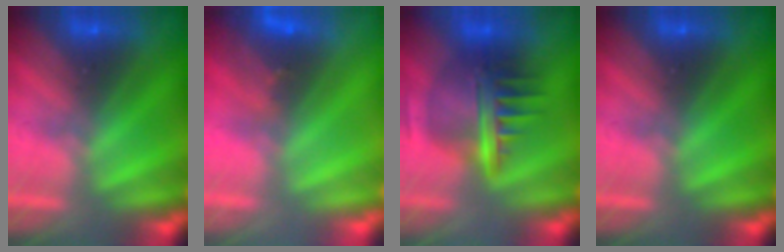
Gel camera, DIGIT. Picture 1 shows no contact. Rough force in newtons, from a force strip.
{"total": 2.7}
{"total": 8.6}
{"total": 0.0}